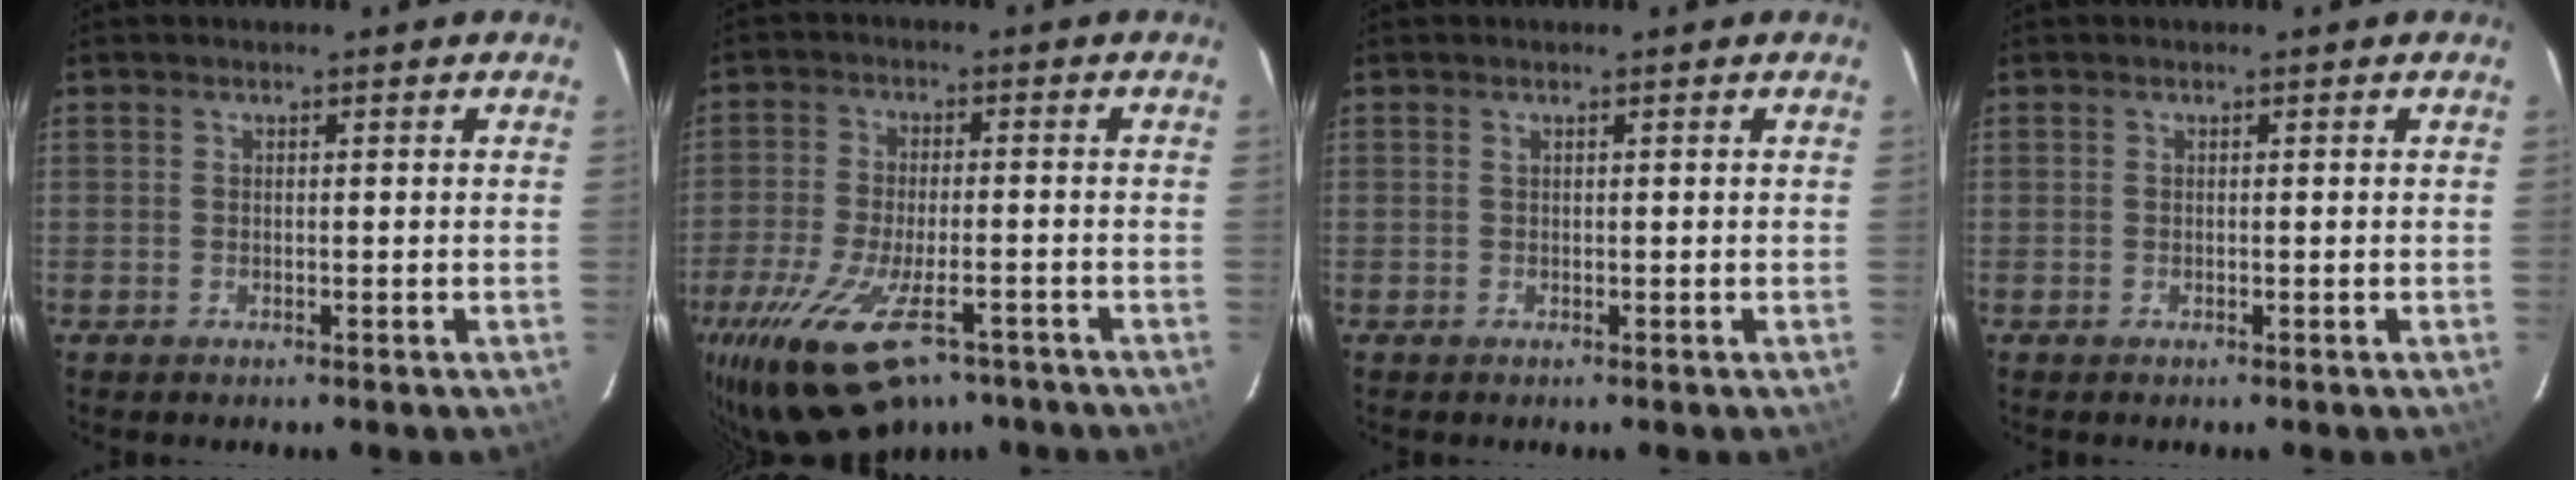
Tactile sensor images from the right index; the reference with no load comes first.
{"total": 16.5, "force": [-10.6, 6.5, 10.9], "torque": [-0.224, -0.042, -0.177]}
{"total": 0.0}
{"total": 0.0}